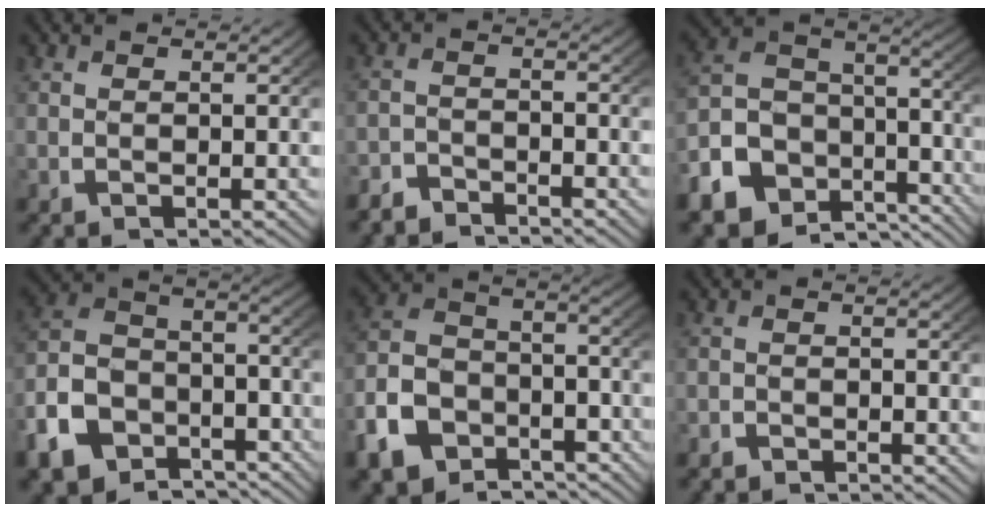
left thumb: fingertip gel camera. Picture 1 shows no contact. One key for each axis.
{"total": 3.1, "fx": -3.0, "fy": 0.8, "fz": 0.1, "tx": 0.003, "ty": -0.012, "tz": -0.057}
{"total": 12.3, "fx": -4.0, "fy": 8.7, "fz": 7.7, "tx": -0.163, "ty": -0.036, "tz": -0.061}
{"total": 14.7, "fx": -5.7, "fy": 10.9, "fz": 8.0, "tx": -0.184, "ty": -0.059, "tz": -0.084}
{"total": 13.6, "fx": -6.1, "fy": 10.2, "fz": 6.8, "tx": -0.153, "ty": -0.054, "tz": -0.091}
{"total": 1.8, "fx": -1.7, "fy": 0.6, "fz": 0.0, "tx": 0.003, "ty": -0.010, "tz": -0.032}